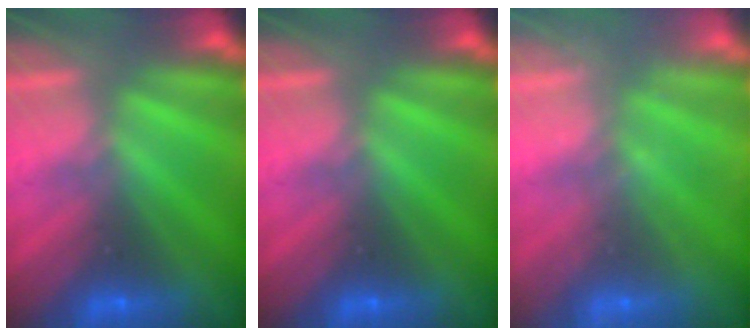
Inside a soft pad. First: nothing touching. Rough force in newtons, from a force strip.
{"total": 0.0}
{"total": 2.4}